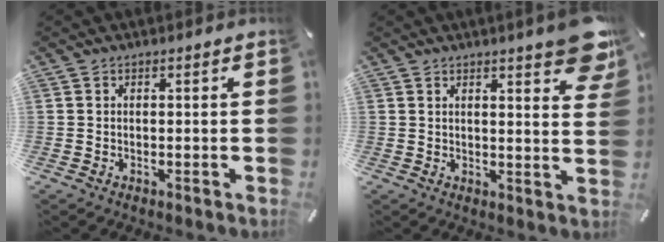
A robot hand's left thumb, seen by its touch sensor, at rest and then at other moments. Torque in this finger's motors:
{"motor_torque": [0.92, -0.26, 0.35, -0.05, 0.19]}